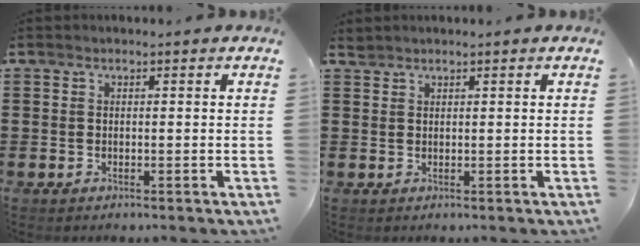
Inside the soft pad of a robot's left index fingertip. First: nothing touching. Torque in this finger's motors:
{"motor_torque": [-0.09, -0.03, 0.00, -0.02]}